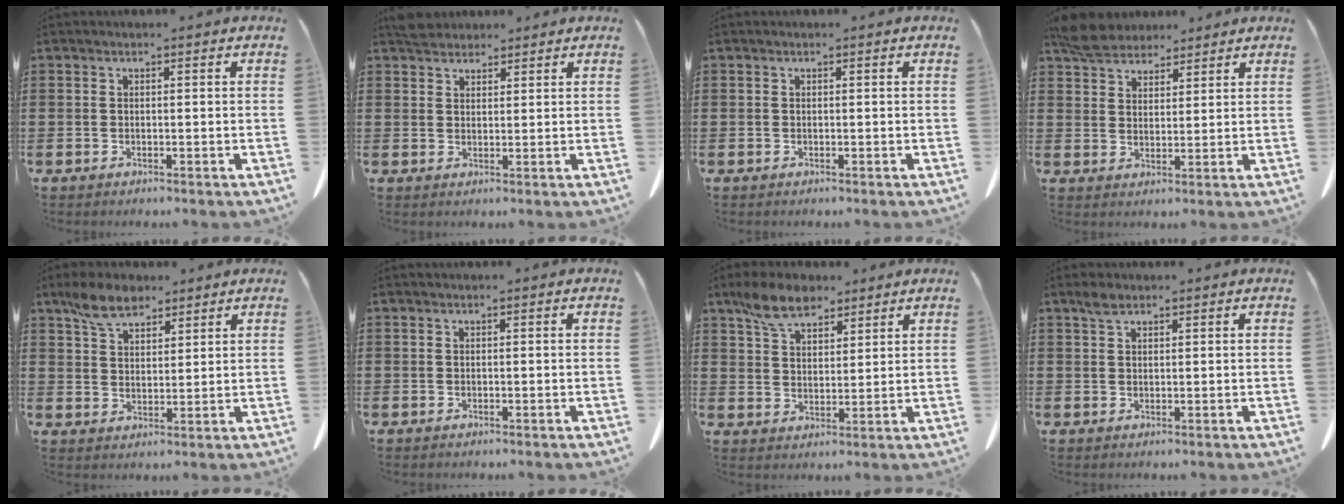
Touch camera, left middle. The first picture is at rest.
{"total": 2.7, "force": [2.5, 0.9, 0.4], "torque": [-0.015, 0.005, 0.049]}
{"total": 0.0}
{"total": 5.7, "force": [5.0, 2.2, 1.4], "torque": [-0.037, -0.009, 0.095]}
{"total": 6.5, "force": [4.9, 3.0, 3.1], "torque": [-0.078, 0.002, 0.093]}
{"total": 0.0}
{"total": 7.5, "force": [5.7, 3.3, 3.7], "torque": [-0.090, 0.001, 0.108]}
{"total": 2.2, "force": [1.5, 1.0, 1.3], "torque": [-0.030, 0.003, 0.028]}